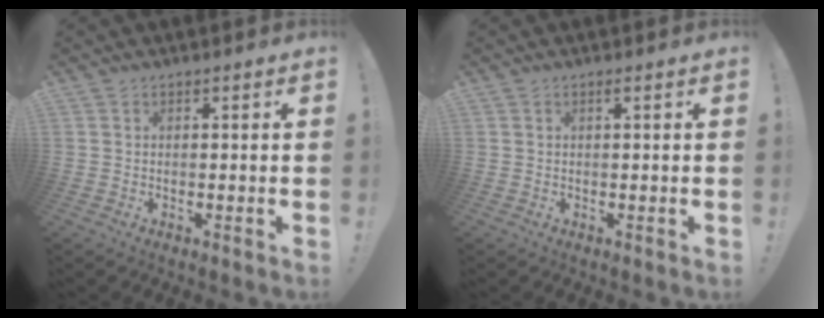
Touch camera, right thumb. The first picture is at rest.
{"total": 0.6, "force": [0.2, -0.2, 0.6], "torque": [-0.011, -0.001, 0.002]}